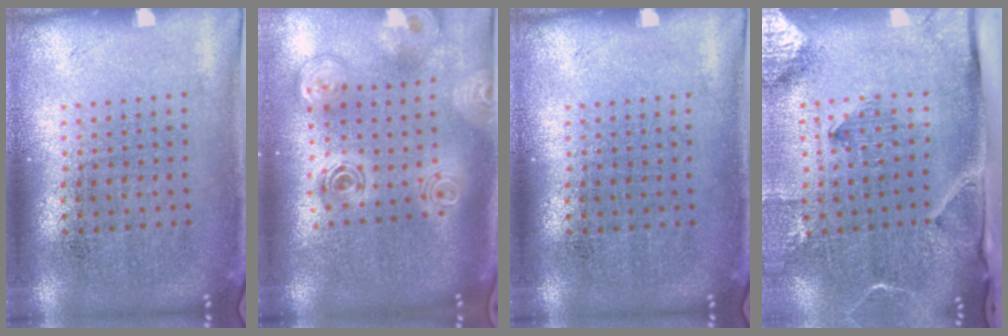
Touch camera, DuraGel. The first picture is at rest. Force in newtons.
{"total": 2.8, "press": 2.0, "slide": 2.0}
{"total": 0.0}
{"total": 3.3, "press": 2.3, "slide": 2.3}